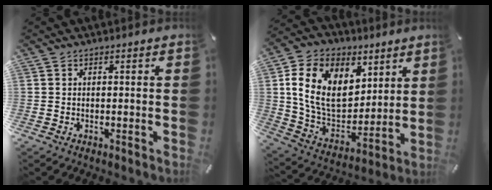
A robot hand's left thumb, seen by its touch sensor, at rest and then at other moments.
{"total": 17.5, "force": [6.0, 13.0, 10.1], "torque": [-0.202, -0.021, 0.112]}